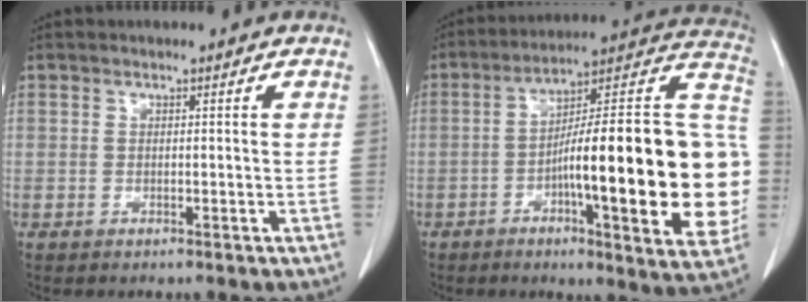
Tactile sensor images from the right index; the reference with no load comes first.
{"total": 28.2, "force": [-4.1, 4.0, 27.7], "torque": [-0.309, 0.022, -0.065]}